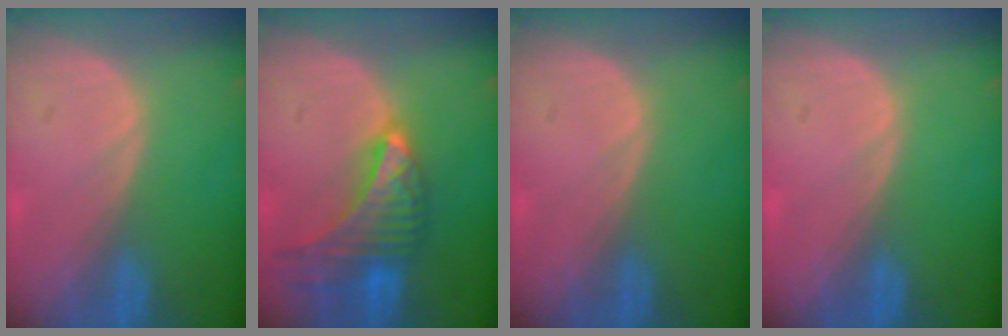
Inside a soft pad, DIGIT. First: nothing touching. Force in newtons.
{"total": 9.5, "press": 8.4, "slide": 4.3}
{"total": 0.0}
{"total": 0.0}